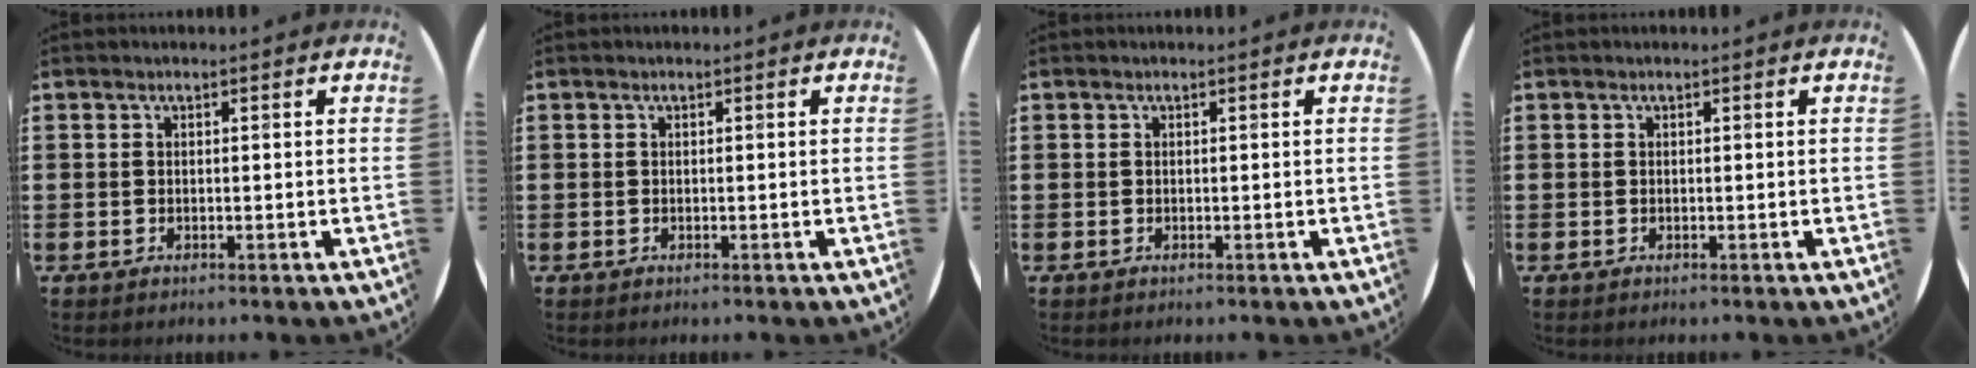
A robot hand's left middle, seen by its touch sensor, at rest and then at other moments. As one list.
[{"total": 0.0}, {"total": 0.0}, {"total": 0.0}]